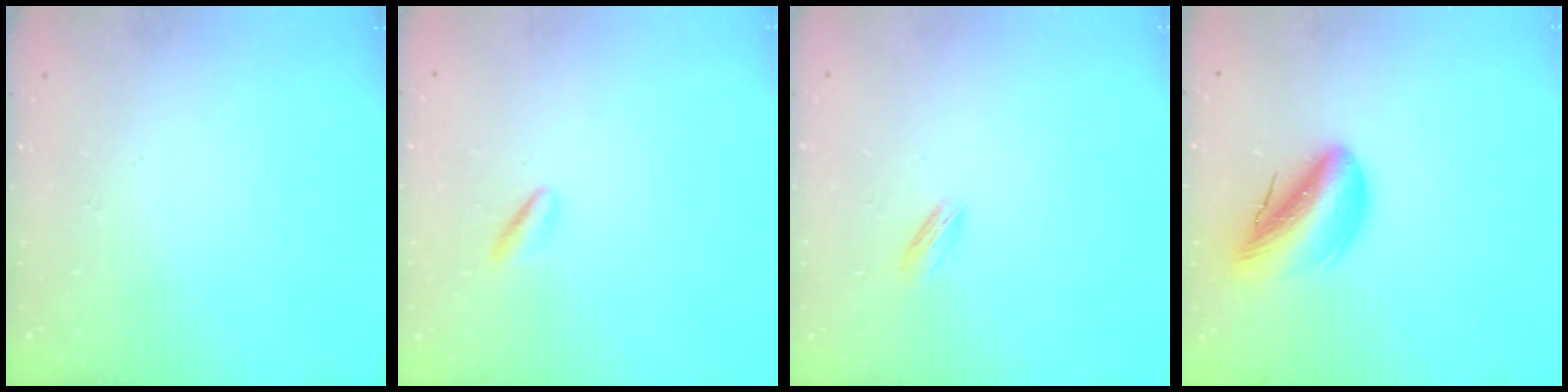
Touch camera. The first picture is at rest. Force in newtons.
{"total": 1.0, "press": 0.7, "slide": 0.7}
{"total": 2.6, "press": 2.5, "slide": 0.7}
{"total": 13.7, "press": 13.3, "slide": 3.4}